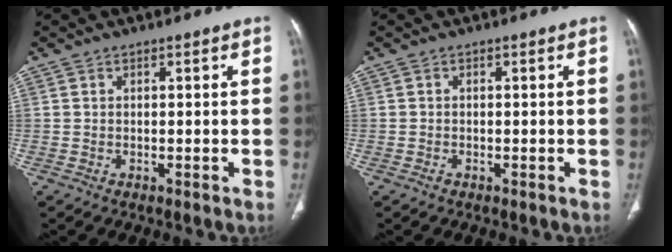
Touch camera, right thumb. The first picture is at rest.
{"total": 1.1, "force": [-0.7, 0.8, 0.2], "torque": [-0.002, 0.004, -0.010]}